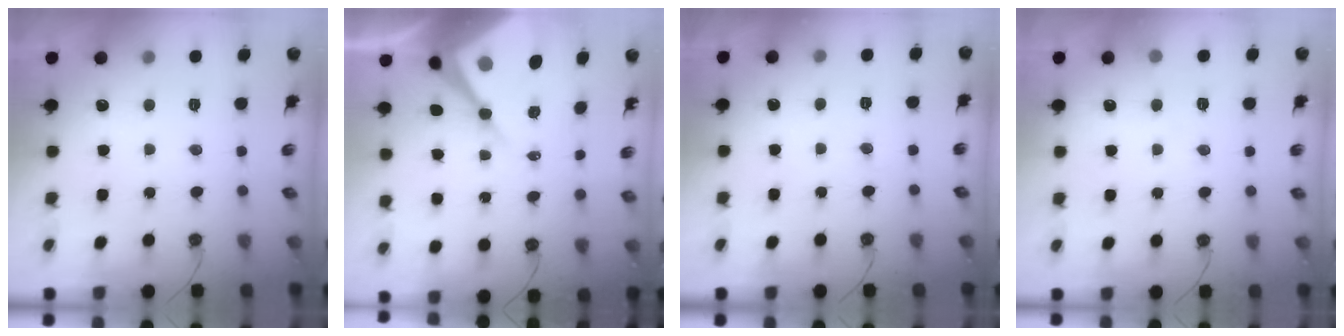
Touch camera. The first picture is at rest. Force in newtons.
{"total": 16.6, "press": 16.6, "slide": 1.6}
{"total": 3.2, "press": 3.1, "slide": 0.5}
{"total": 4.8, "press": 4.8, "slide": 0.8}